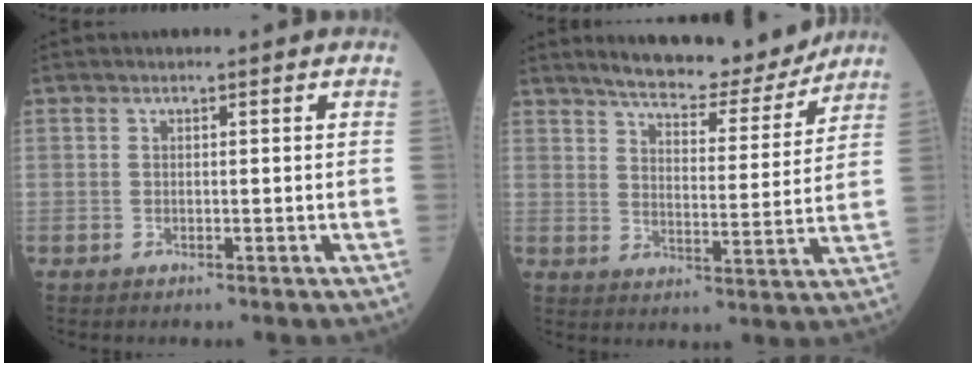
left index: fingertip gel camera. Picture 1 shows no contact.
{"total": 13.4, "force": [12.3, 2.1, 4.9], "torque": [-0.071, -0.012, 0.172]}